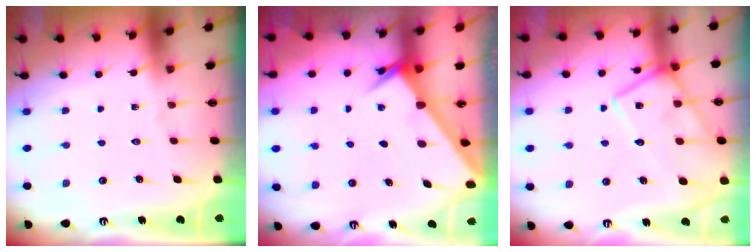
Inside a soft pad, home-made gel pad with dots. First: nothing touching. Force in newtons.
{"total": 2.4, "press": 2.4, "slide": 0.3}
{"total": 15.5, "press": 15.5, "slide": 1.1}